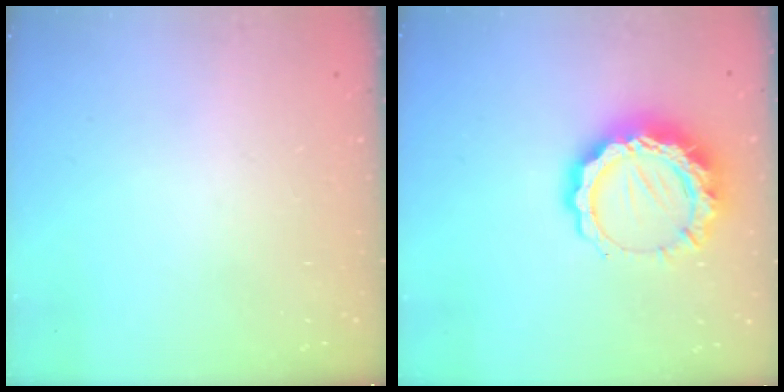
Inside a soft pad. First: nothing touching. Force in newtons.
{"total": 14.1, "press": 14.0, "slide": 1.7}